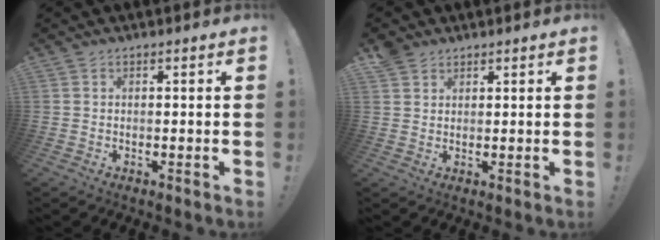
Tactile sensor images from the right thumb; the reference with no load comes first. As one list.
[{"total": 3.2, "force": [2.4, 2.0, 0.7], "torque": [-0.009, -0.011, 0.044]}]